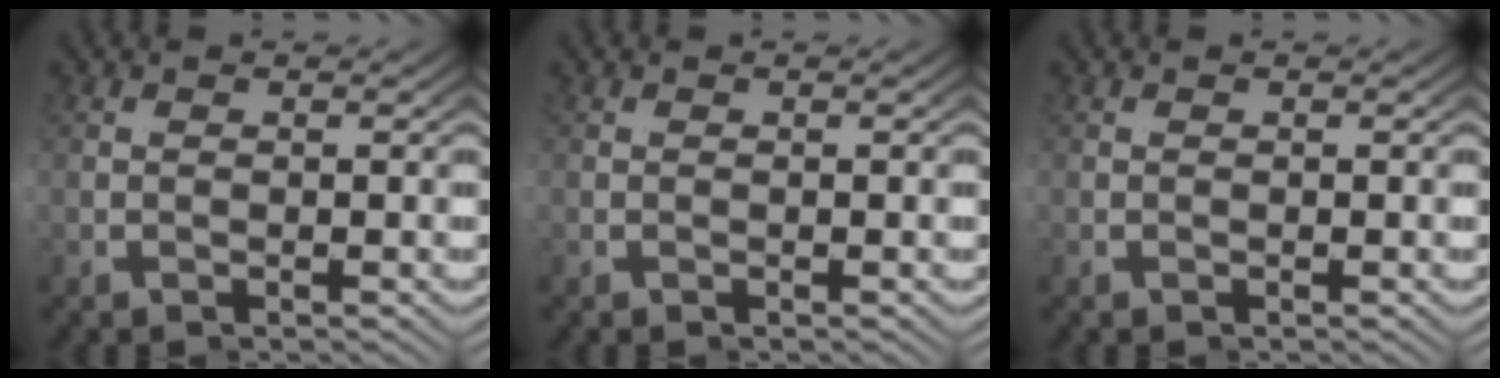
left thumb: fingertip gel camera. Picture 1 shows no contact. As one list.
[{"total": 0.0}, {"total": 0.0}]